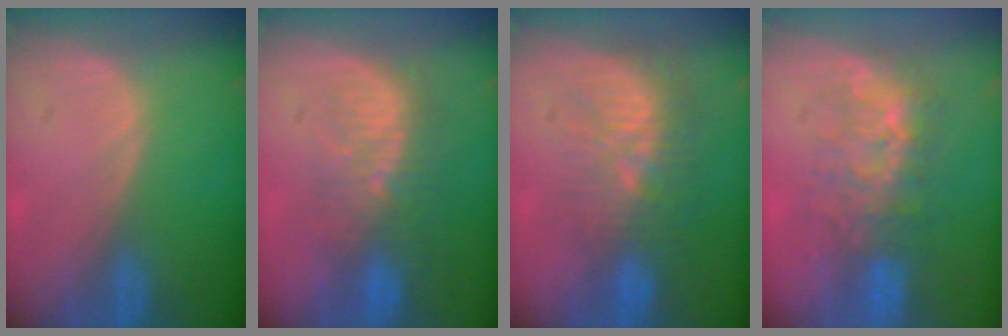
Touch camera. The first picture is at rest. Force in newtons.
{"total": 8.7, "press": 8.0, "slide": 3.6}
{"total": 9.7, "press": 8.9, "slide": 3.8}
{"total": 7.9, "press": 7.6, "slide": 2.2}